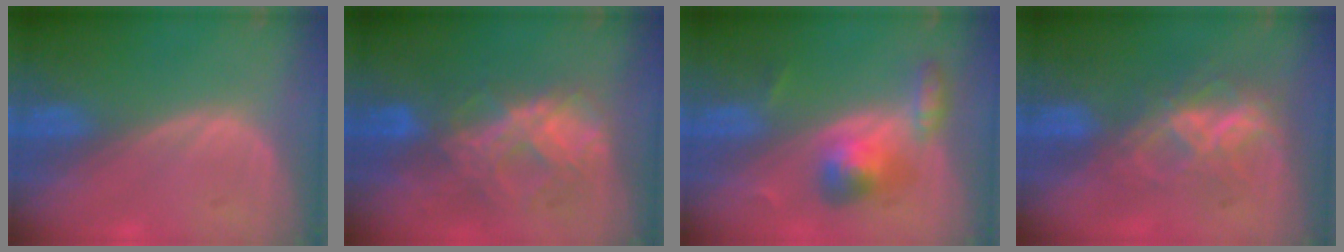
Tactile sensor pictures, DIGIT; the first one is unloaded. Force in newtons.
{"total": 8.3, "press": 7.4, "slide": 3.7}
{"total": 5.5, "press": 5.3, "slide": 1.6}
{"total": 7.3, "press": 6.1, "slide": 3.9}